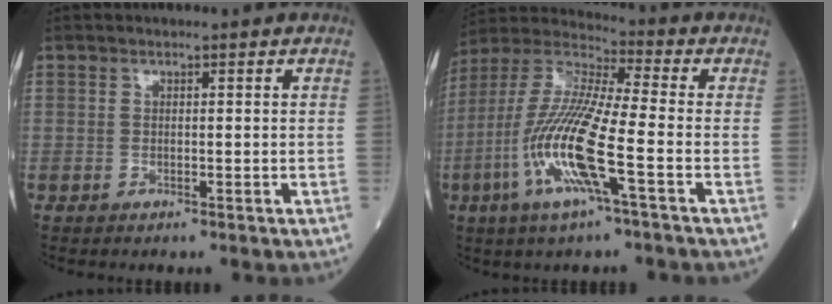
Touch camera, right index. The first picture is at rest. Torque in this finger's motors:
{"motor_torque": [1.86, -0.28, 1.05, 0.21]}